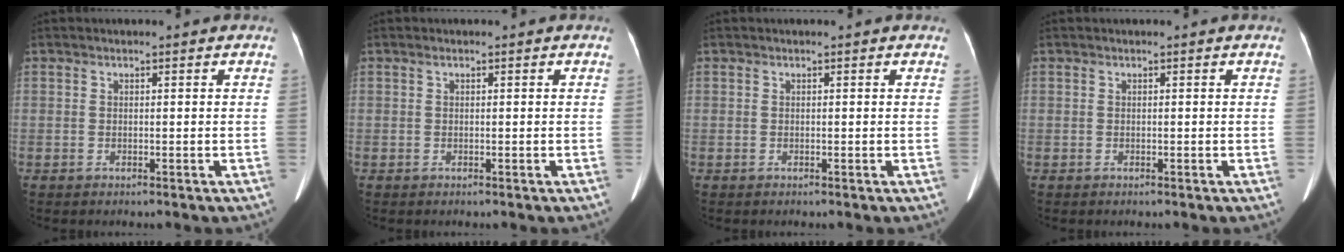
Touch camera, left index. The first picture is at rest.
{"total": 0.0}
{"total": 0.0}
{"total": 0.0}